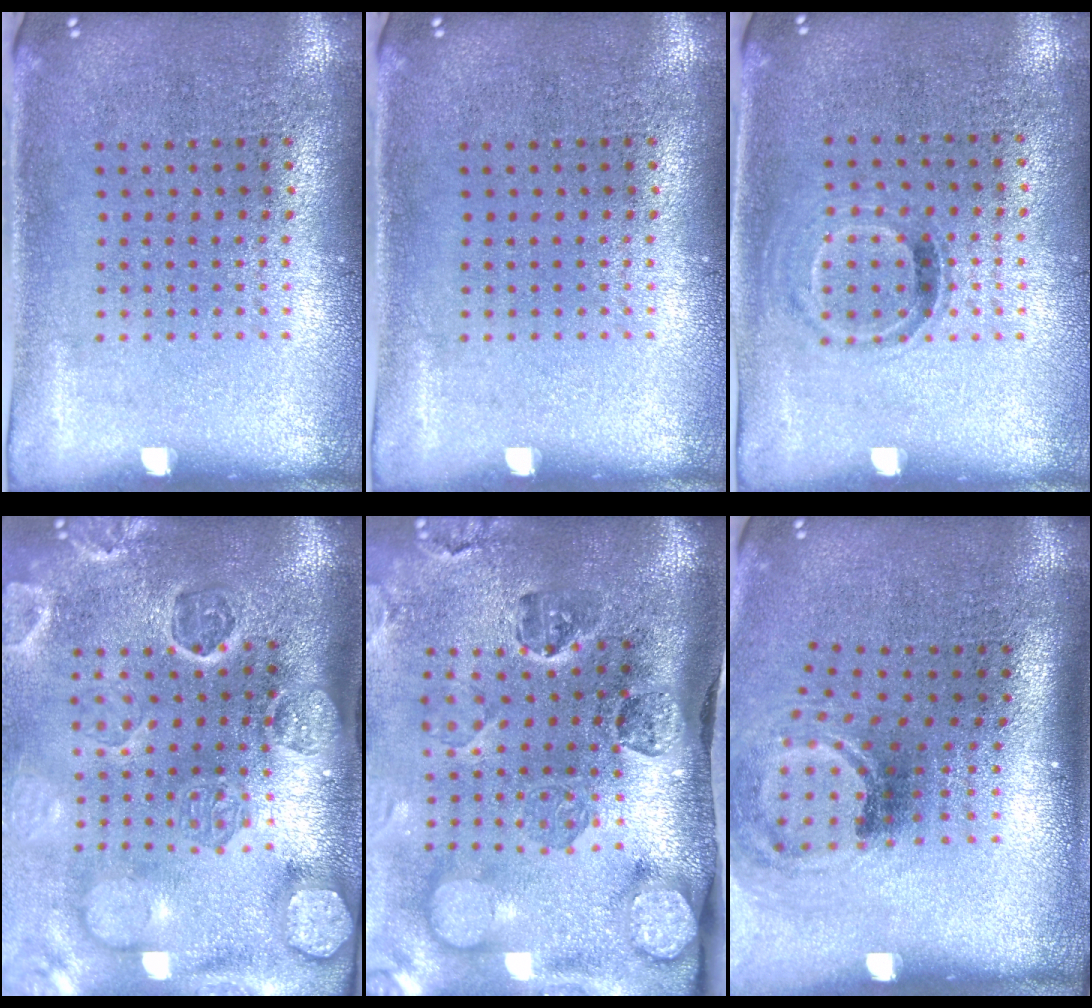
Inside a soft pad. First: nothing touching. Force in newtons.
{"total": 0.0}
{"total": 0.9, "press": 0.7, "slide": 0.5}
{"total": 4.5, "press": 3.6, "slide": 2.8}
{"total": 4.4, "press": 3.2, "slide": 3.1}
{"total": 2.0, "press": 1.3, "slide": 1.6}